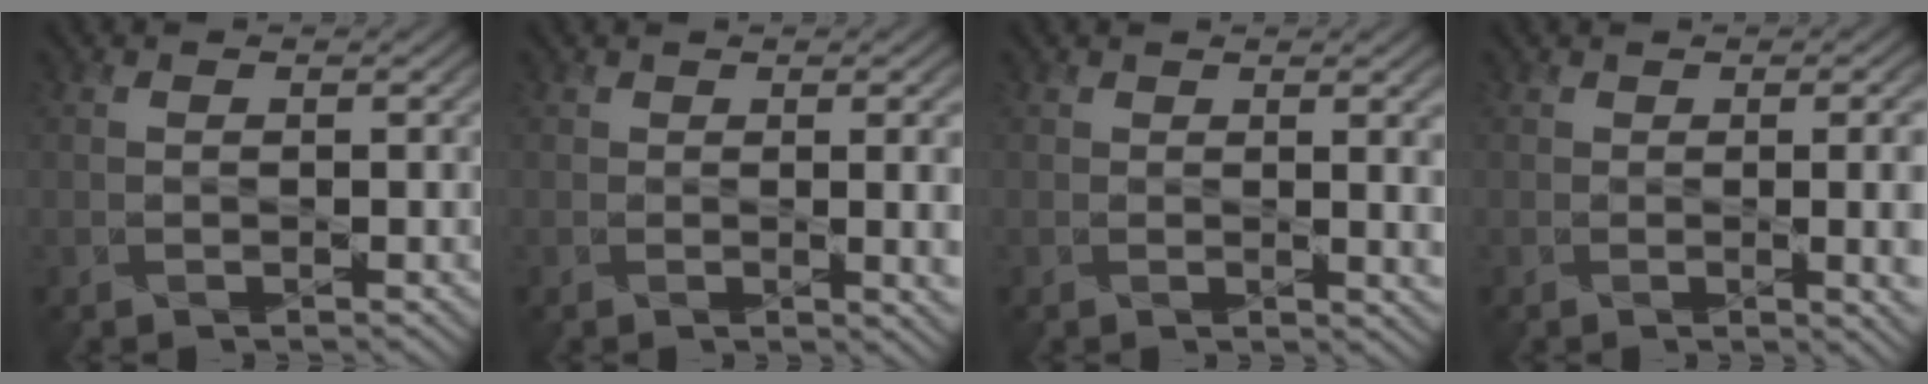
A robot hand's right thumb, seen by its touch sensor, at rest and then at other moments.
{"total": 6.0, "force": [-0.4, 2.6, 5.3], "torque": [-0.041, -0.002, 0.004]}
{"total": 4.4, "force": [0.2, 1.8, 4.1], "torque": [-0.035, -0.001, 0.010]}
{"total": 8.3, "force": [-0.7, 3.9, 7.3], "torque": [-0.060, -0.004, 0.004]}